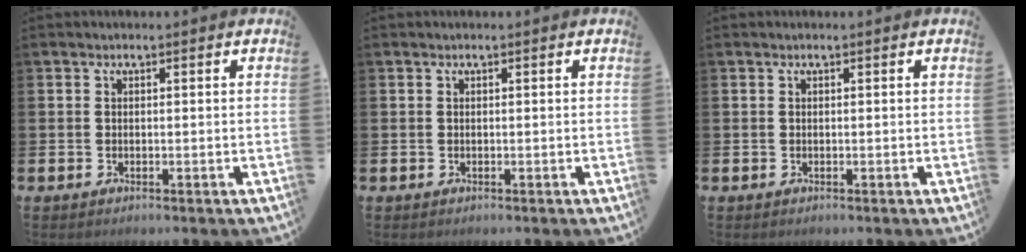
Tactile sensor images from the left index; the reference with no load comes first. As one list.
[{"total": 0.0}, {"total": 0.0}]